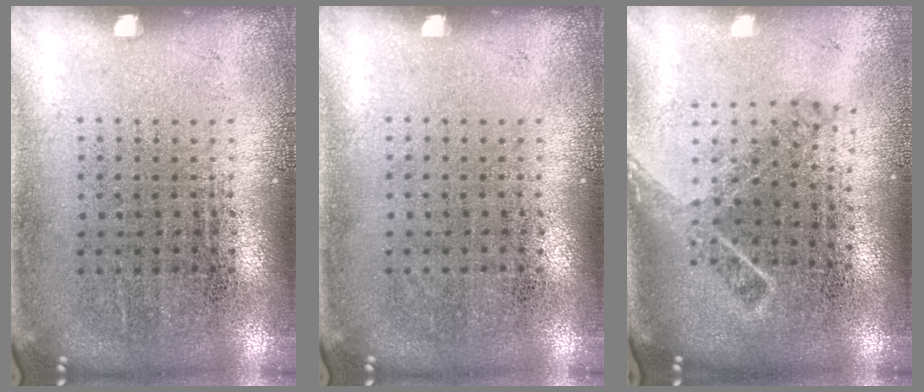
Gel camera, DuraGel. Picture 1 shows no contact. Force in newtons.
{"total": 0.0}
{"total": 1.7, "press": 1.2, "slide": 1.1}